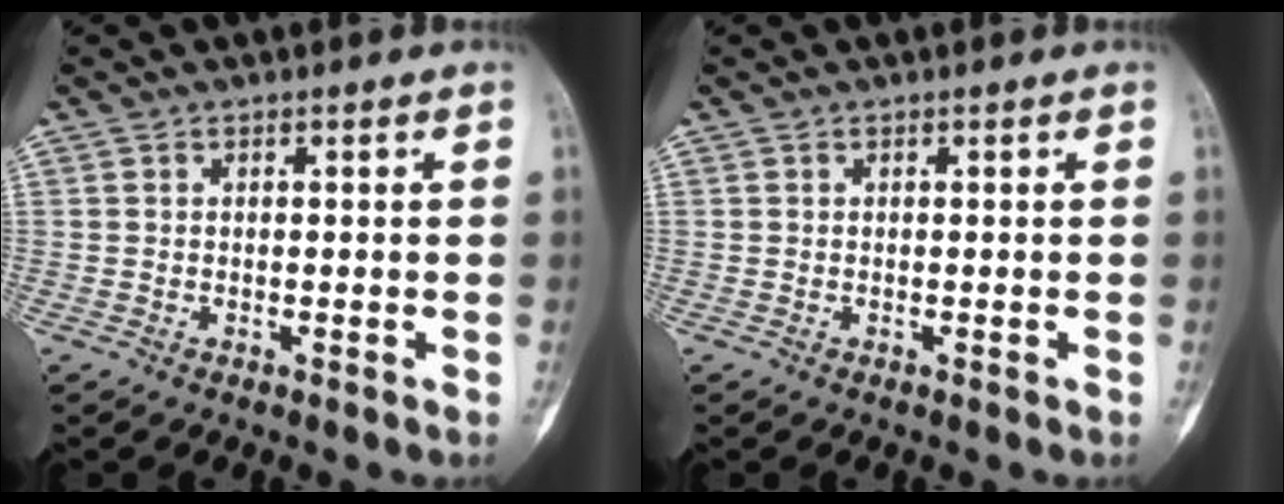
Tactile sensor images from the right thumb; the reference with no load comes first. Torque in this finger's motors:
{"motor_torque": [0.00, 0.00, 0.14, 0.05, 0.00]}